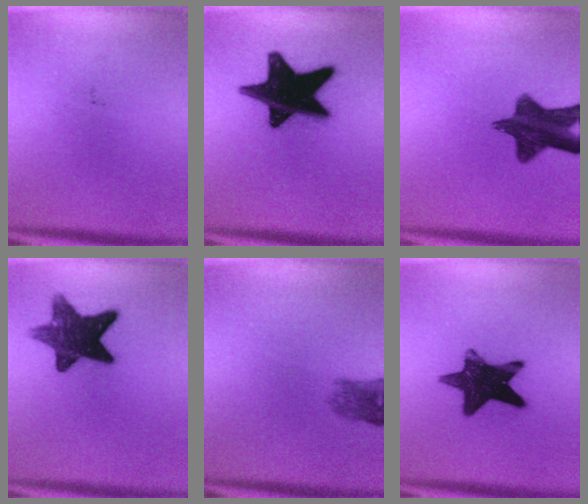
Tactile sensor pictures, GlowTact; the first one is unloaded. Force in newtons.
{"total": 19.9}
{"total": 11.8}
{"total": 12.3}
{"total": 3.2}
{"total": 14.1}